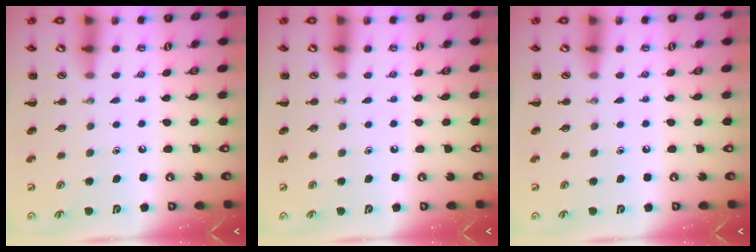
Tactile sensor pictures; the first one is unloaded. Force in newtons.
{"total": 0.0}
{"total": 0.0}